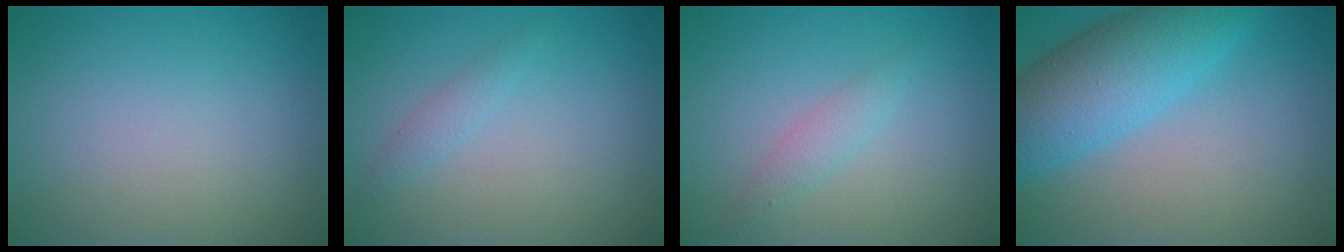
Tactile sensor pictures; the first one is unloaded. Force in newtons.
{"total": 1.2, "press": 1.2, "slide": 0.0}
{"total": 1.6, "press": 1.6, "slide": 0.1}
{"total": 8.2, "press": 8.2, "slide": 0.3}